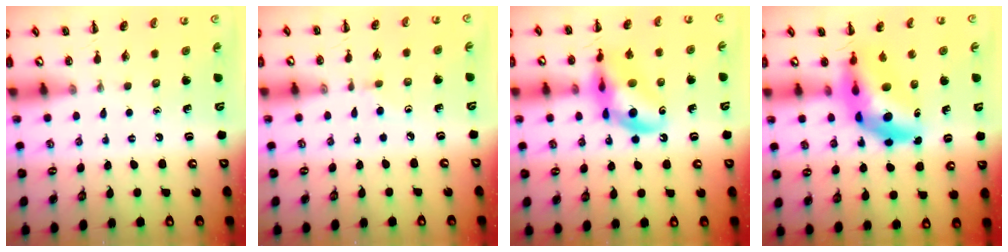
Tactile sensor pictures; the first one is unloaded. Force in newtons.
{"total": 2.0, "press": 1.7, "slide": 1.0}
{"total": 15.6, "press": 15.1, "slide": 3.8}
{"total": 9.8, "press": 9.3, "slide": 3.2}